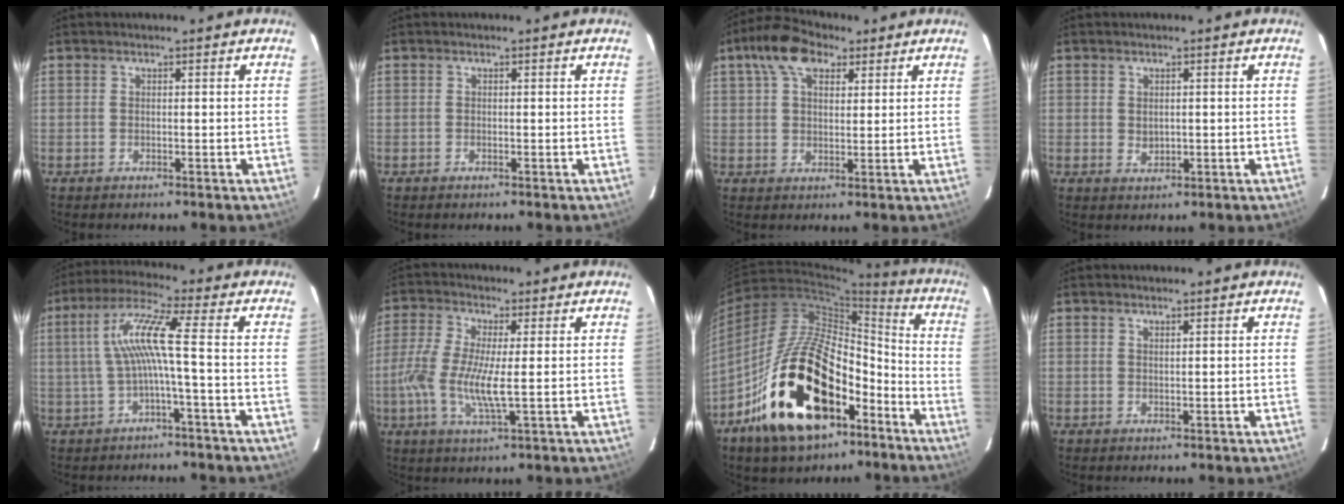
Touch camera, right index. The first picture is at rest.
{"total": 0.0}
{"total": 9.4, "force": [4.9, 5.3, 6.1], "torque": [-0.115, 0.035, 0.079]}
{"total": 1.9, "force": [0.3, 1.5, 1.1], "torque": [-0.016, 0.001, 0.008]}
{"total": 8.1, "force": [-1.0, -0.8, 8.0], "torque": [-0.167, 0.010, -0.011]}
{"total": 8.9, "force": [-1.0, 1.6, 8.7], "torque": [-0.186, -0.007, -0.026]}
{"total": 24.7, "force": [-12.8, 13.0, 16.7], "torque": [-0.309, 0.020, -0.206]}
{"total": 0.5, "force": [0.5, 0.0, 0.2], "torque": [-0.004, 0.000, 0.009]}